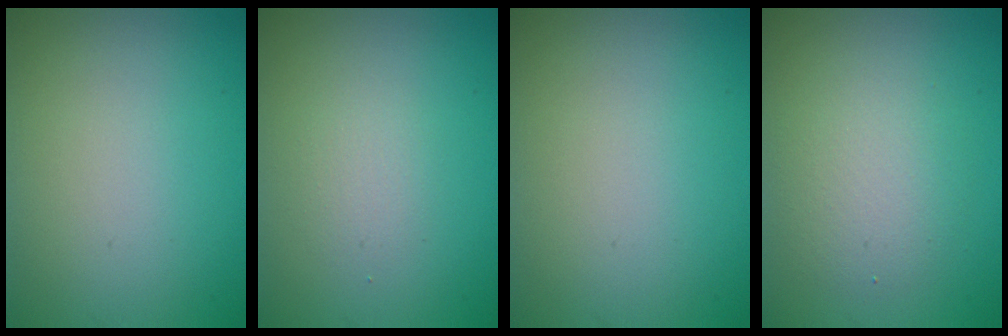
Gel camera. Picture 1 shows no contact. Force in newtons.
{"total": 1.4, "press": 1.4, "slide": 0.1}
{"total": 0.0}
{"total": 3.4, "press": 3.4, "slide": 0.5}